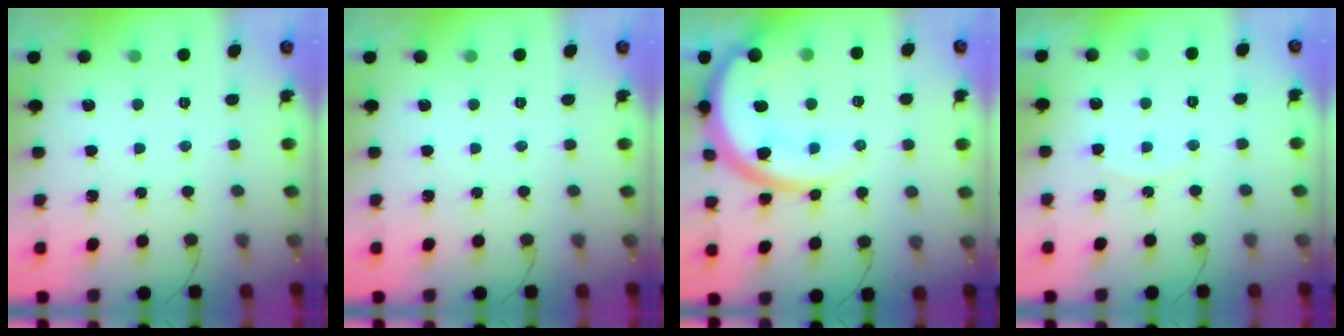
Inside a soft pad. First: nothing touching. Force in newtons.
{"total": 0.0}
{"total": 15.3, "press": 15.2, "slide": 1.3}
{"total": 3.0, "press": 3.0, "slide": 0.5}